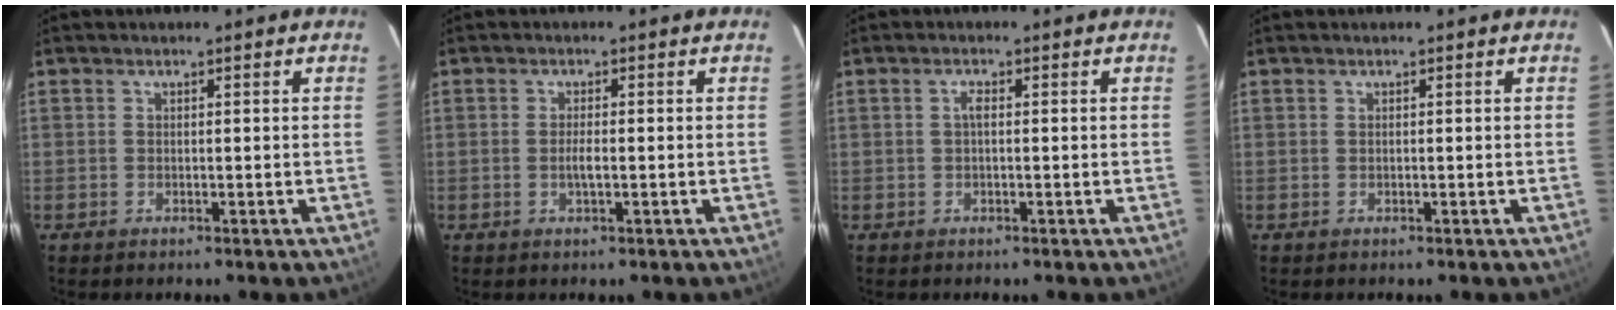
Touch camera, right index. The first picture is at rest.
{"total": 1.9, "force": [-0.4, 0.4, 1.8], "torque": [-0.036, -0.003, -0.008]}
{"total": 1.2, "force": [0.0, 0.5, 1.2], "torque": [-0.023, 0.006, -0.002]}
{"total": 0.0}